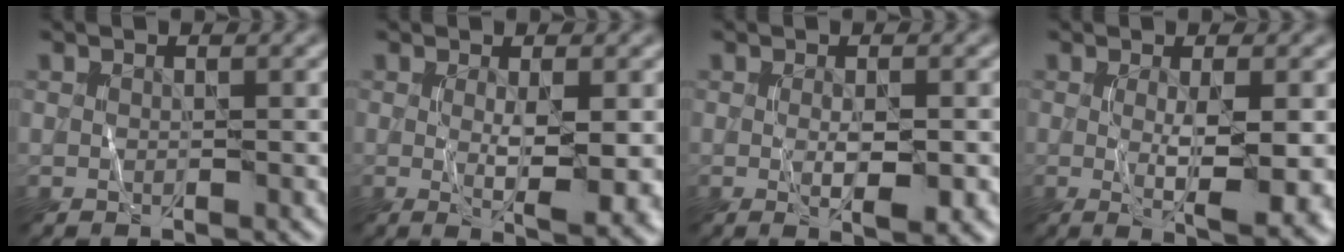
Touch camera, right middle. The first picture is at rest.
{"total": 4.8, "force": [-0.2, 1.0, 4.7], "torque": [-0.080, -0.011, 0.003]}
{"total": 3.0, "force": [-0.3, 0.7, 2.8], "torque": [-0.050, -0.009, -0.001]}
{"total": 5.8, "force": [-0.6, 1.1, 5.7], "torque": [-0.096, -0.012, -0.004]}